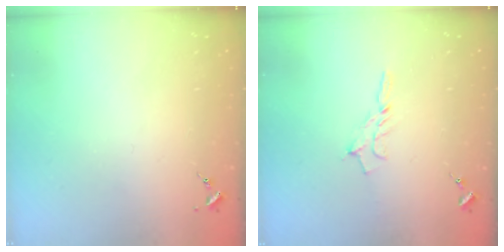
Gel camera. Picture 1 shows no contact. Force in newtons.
{"total": 5.9, "press": 5.9, "slide": 0.7}